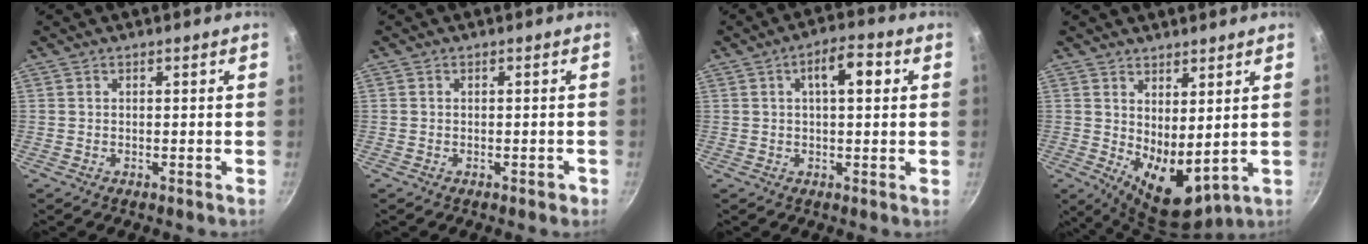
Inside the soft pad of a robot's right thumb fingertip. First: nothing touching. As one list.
[{"total": 1.2, "force": [-0.7, 0.7, 0.7], "torque": [0.000, 0.011, -0.004]}, {"total": 6.8, "force": [1.6, 2.8, 6.0], "torque": [-0.074, 0.014, 0.019]}, {"total": 9.5, "force": [2.3, 4.6, 8.1], "torque": [-0.104, -0.045, 0.051]}]